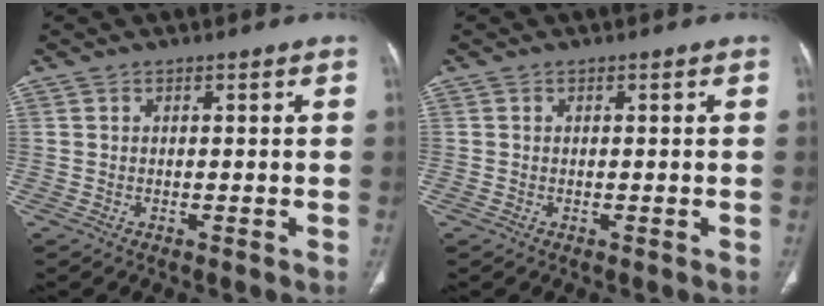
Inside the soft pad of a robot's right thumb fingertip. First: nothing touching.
{"total": 0.0}